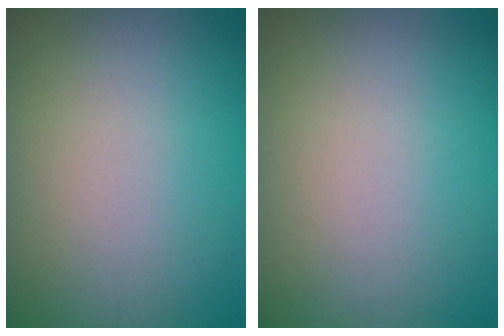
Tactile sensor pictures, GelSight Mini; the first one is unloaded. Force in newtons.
{"total": 0.0}